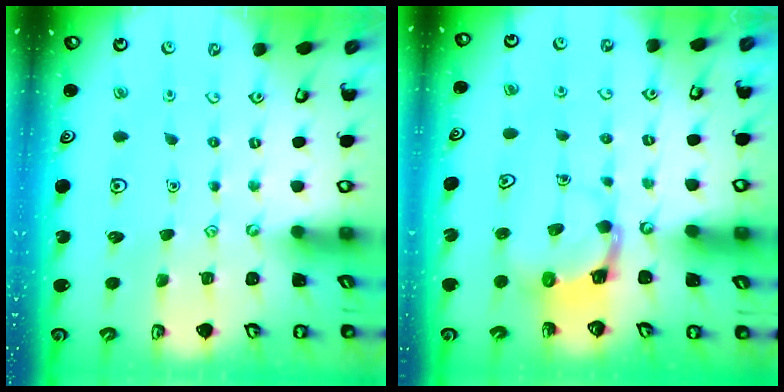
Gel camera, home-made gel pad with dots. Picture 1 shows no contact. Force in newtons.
{"total": 4.2, "press": 4.2, "slide": 0.4}